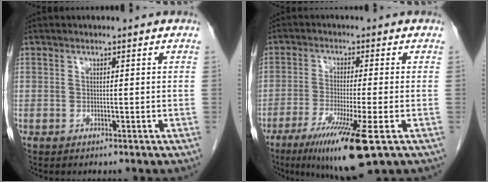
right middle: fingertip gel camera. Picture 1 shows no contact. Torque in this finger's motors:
{"motor_torque": [1.40, -0.74, 0.26, 0.15]}